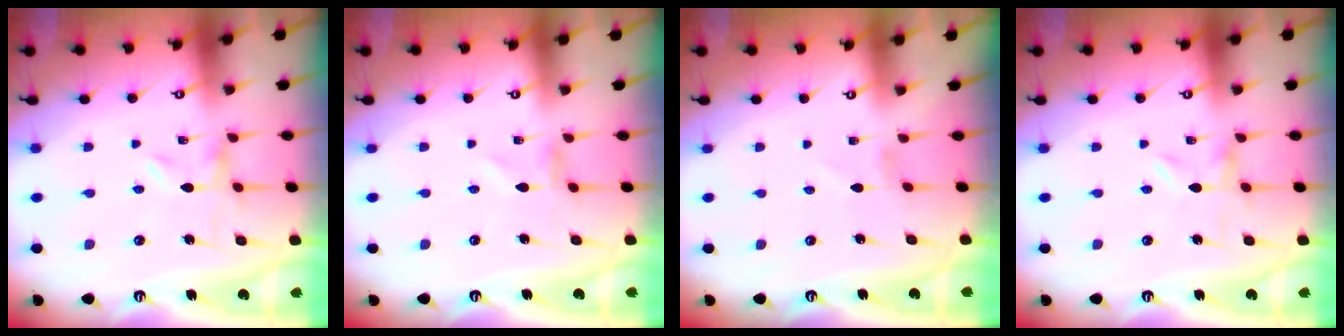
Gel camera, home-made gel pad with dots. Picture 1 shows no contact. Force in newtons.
{"total": 0.7, "press": 0.7, "slide": 0.1}
{"total": 0.7, "press": 0.7, "slide": 0.2}
{"total": 0.0}